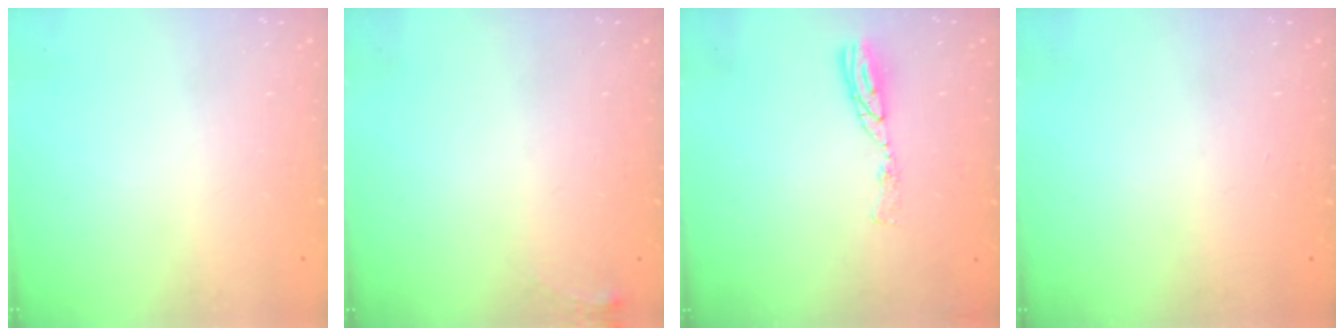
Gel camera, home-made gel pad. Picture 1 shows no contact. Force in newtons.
{"total": 4.9, "press": 4.5, "slide": 1.7}
{"total": 6.8, "press": 6.8, "slide": 0.6}
{"total": 0.0}